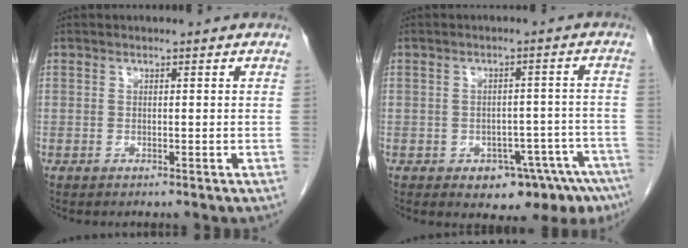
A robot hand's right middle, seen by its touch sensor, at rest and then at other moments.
{"total": 10.3, "force": [-7.3, 3.7, 6.3], "torque": [-0.038, 0.012, -0.095]}